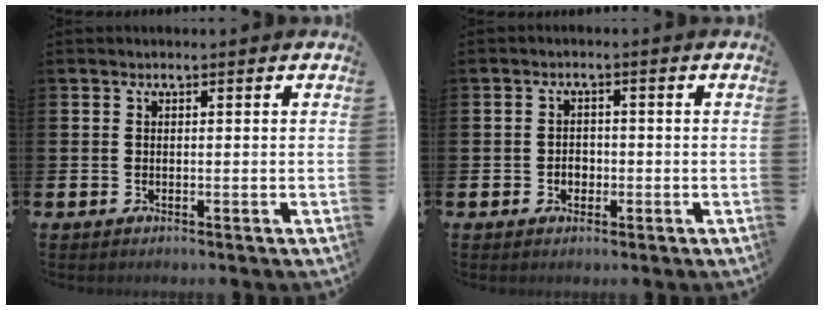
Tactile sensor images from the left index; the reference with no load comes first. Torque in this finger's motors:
{"motor_torque": [0.66, 0.12, 0.02, 0.05]}